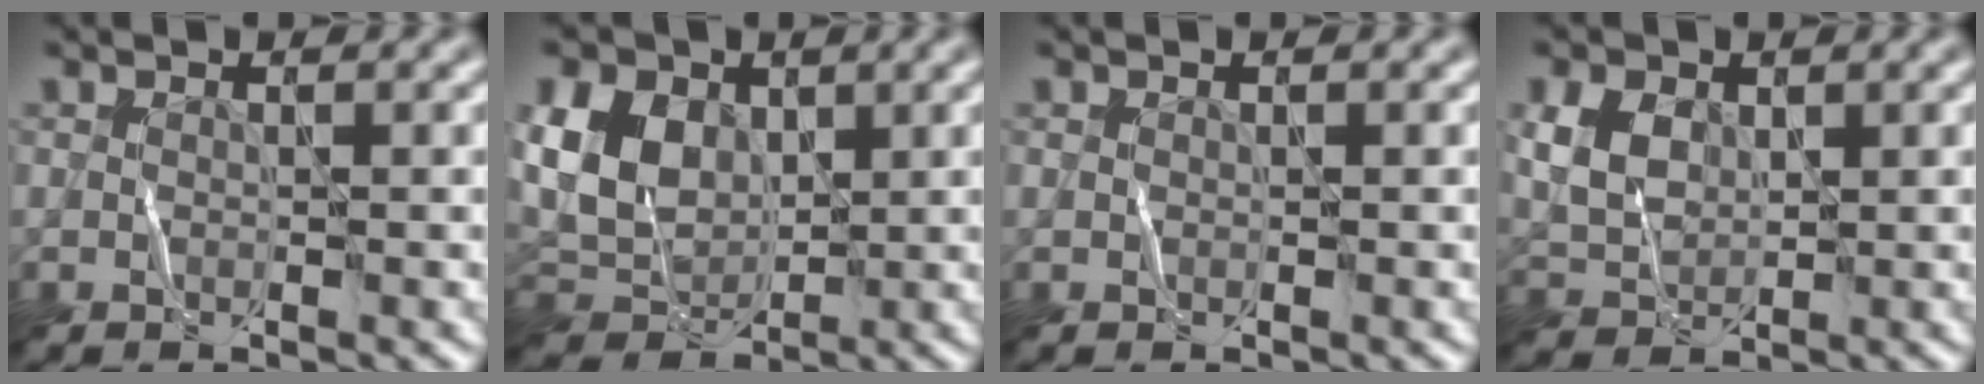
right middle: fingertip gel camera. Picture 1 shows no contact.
{"total": 5.7, "force": [1.9, 4.4, 3.2], "torque": [-0.087, 0.007, 0.036]}
{"total": 0.0}
{"total": 3.0, "force": [1.2, 2.3, 1.5], "torque": [-0.052, 0.005, 0.028]}